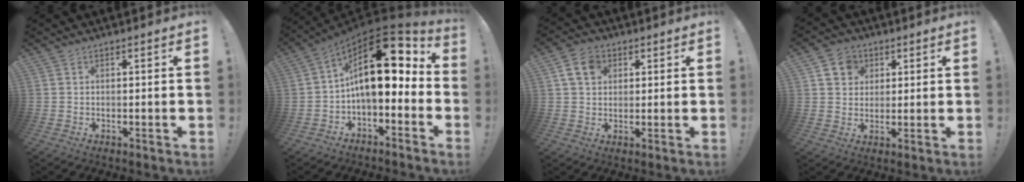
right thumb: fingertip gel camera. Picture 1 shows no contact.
{"total": 18.7, "force": [3.8, 8.4, 16.3], "torque": [-0.272, -0.020, 0.063]}
{"total": 7.7, "force": [3.1, 6.1, 3.4], "torque": [-0.049, -0.005, 0.062]}
{"total": 7.6, "force": [3.0, 6.6, 2.3], "torque": [-0.034, -0.009, 0.062]}